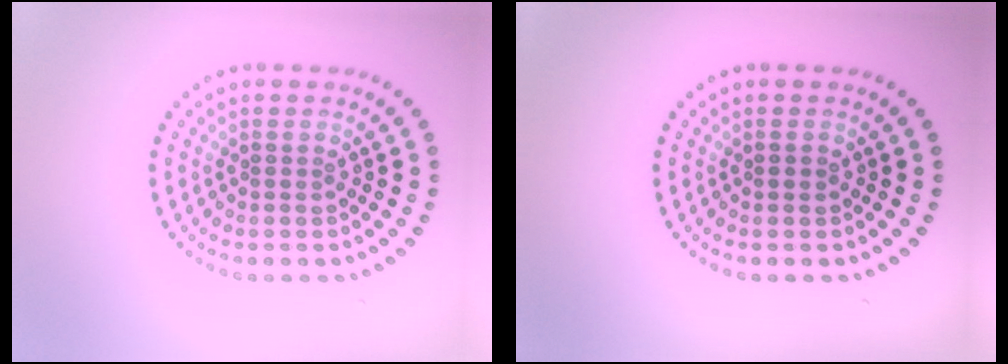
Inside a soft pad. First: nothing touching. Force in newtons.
{"total": 0.7, "press": 0.7, "slide": 0.1}